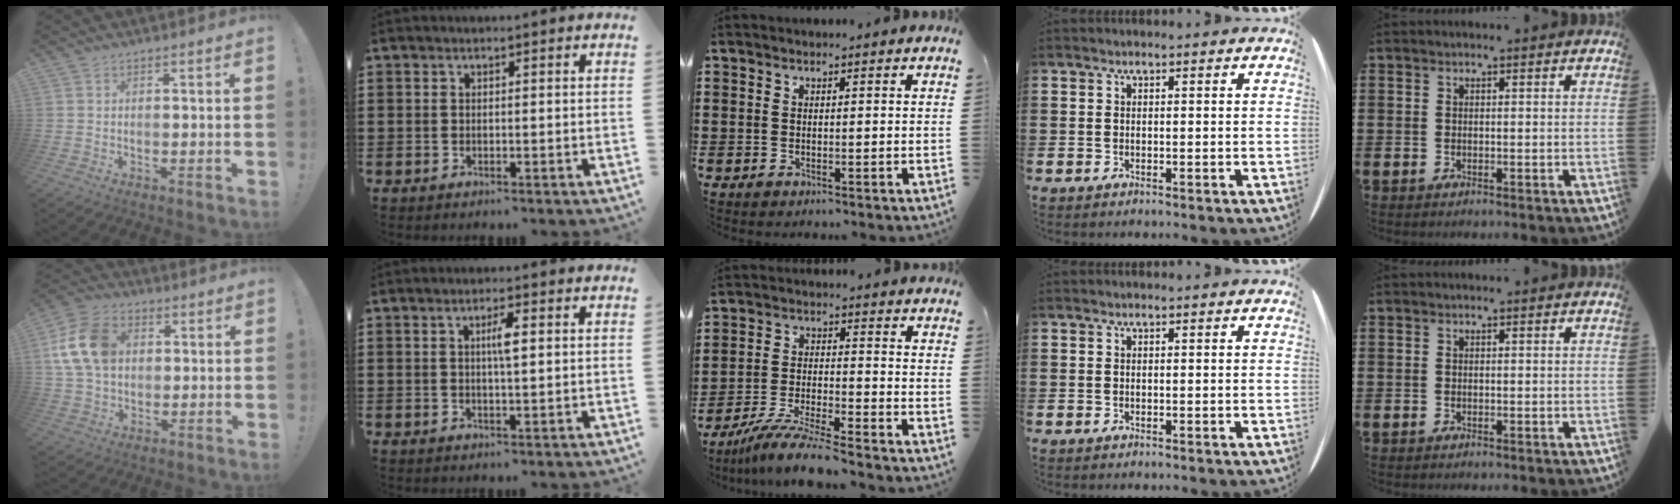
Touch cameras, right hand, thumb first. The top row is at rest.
{"thumb": {"total": 14.9, "force": [2.9, 11.0, 9.6], "torque": [-0.167, 0.006, 0.060]}, "index": {"total": 3.0, "force": [0.6, 0.5, 2.9], "torque": [-0.057, 0.002, 0.007]}, "middle": {"total": 7.5, "force": [-6.8, 0.0, 3.3], "torque": [-0.065, -0.008, -0.128]}}